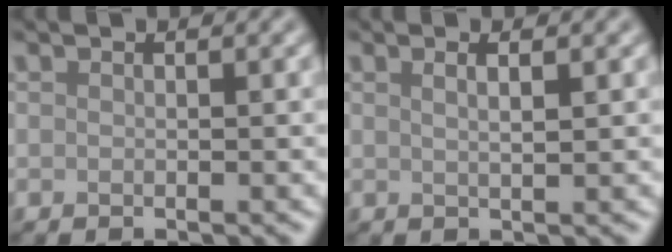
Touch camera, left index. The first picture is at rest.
{"total": 2.1, "force": [0.9, 0.8, 1.7], "torque": [-0.011, 0.001, -0.003]}